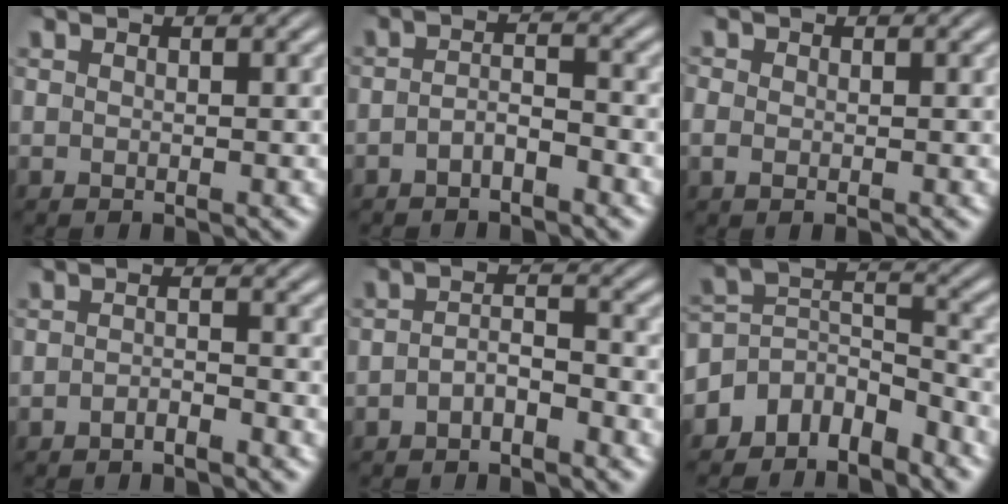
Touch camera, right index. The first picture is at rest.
{"total": 2.4, "force": [-1.9, 1.0, 1.2], "torque": [-0.018, -0.007, -0.035]}
{"total": 1.7, "force": [-0.6, 1.4, 0.9], "torque": [-0.029, -0.011, -0.005]}
{"total": 1.8, "force": [-1.7, 0.4, 0.5], "torque": [-0.003, -0.003, -0.034]}
{"total": 2.7, "force": [-2.0, 1.3, 1.3], "torque": [-0.023, -0.007, -0.035]}
{"total": 9.6, "force": [-4.0, 7.5, 4.4], "torque": [-0.090, -0.037, -0.069]}